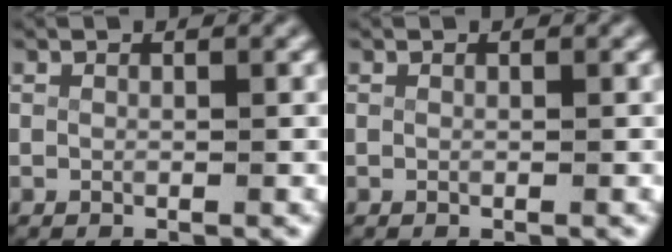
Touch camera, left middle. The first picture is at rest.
{"total": 0.0}